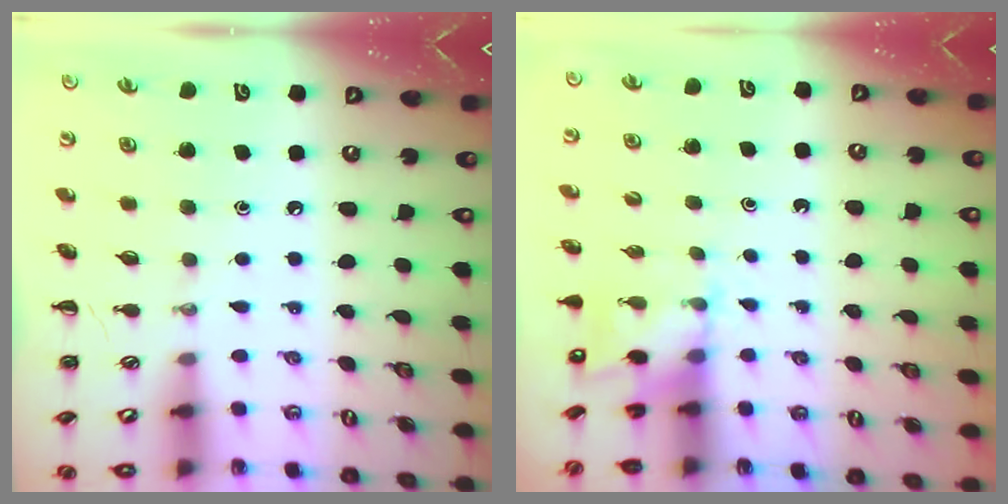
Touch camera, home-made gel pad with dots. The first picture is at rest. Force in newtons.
{"total": 3.6, "press": 3.5, "slide": 0.8}